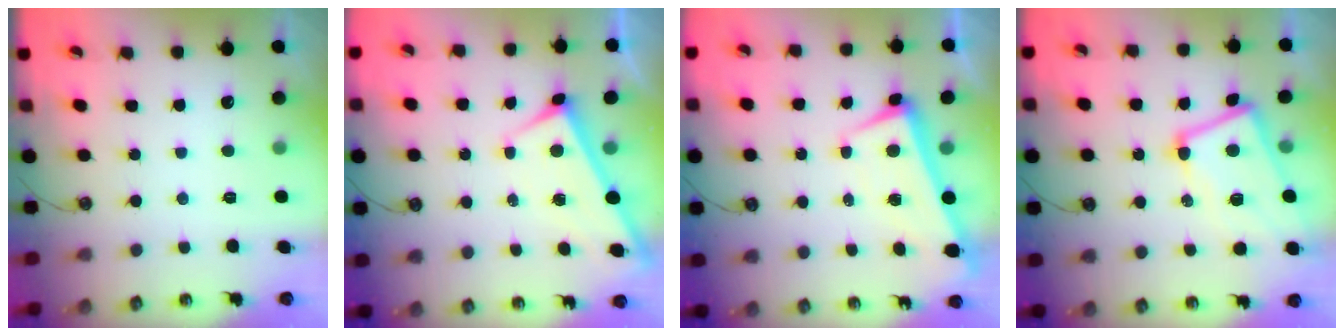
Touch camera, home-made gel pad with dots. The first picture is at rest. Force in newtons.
{"total": 1.9, "press": 1.9, "slide": 0.2}
{"total": 2.0, "press": 1.9, "slide": 0.6}
{"total": 5.1, "press": 5.0, "slide": 1.2}